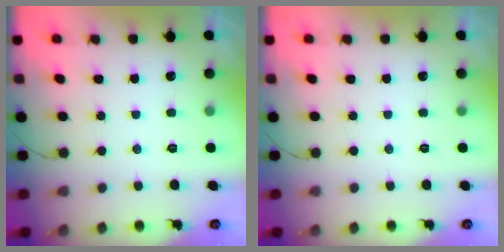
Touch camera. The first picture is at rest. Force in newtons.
{"total": 0.0}